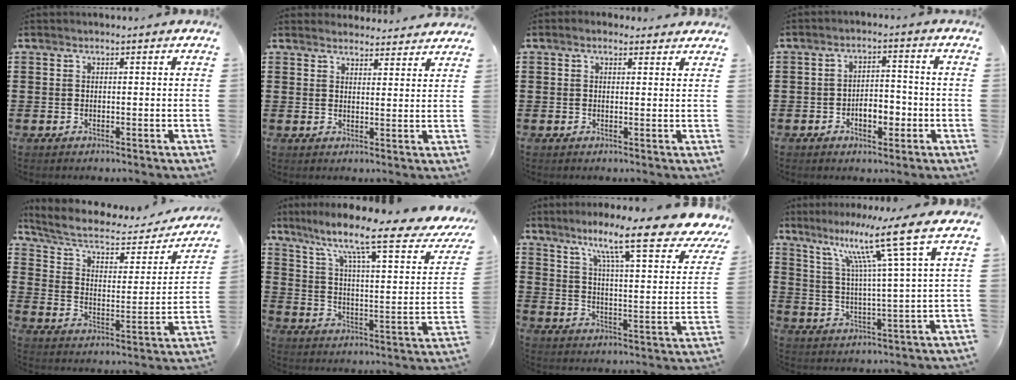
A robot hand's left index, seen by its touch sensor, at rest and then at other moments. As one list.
[{"total": 3.1, "force": [3.0, 0.5, 0.0], "torque": [-0.001, -0.015, 0.056]}, {"total": 1.2, "force": [0.9, 0.7, 0.3], "torque": [-0.010, 0.006, 0.017]}, {"total": 4.6, "force": [-1.7, 2.5, 3.5], "torque": [-0.055, 0.004, -0.034]}, {"total": 5.8, "force": [3.9, 2.5, 3.5], "torque": [-0.086, -0.022, 0.062]}, {"total": 12.1, "force": [8.4, 1.6, 8.5], "torque": [-0.167, -0.055, 0.128]}, {"total": 12.3, "force": [9.1, 0.7, 8.2], "torque": [-0.155, -0.066, 0.138]}, {"total": 12.0, "force": [7.4, -0.8, 9.3], "torque": [-0.184, -0.032, 0.109]}]